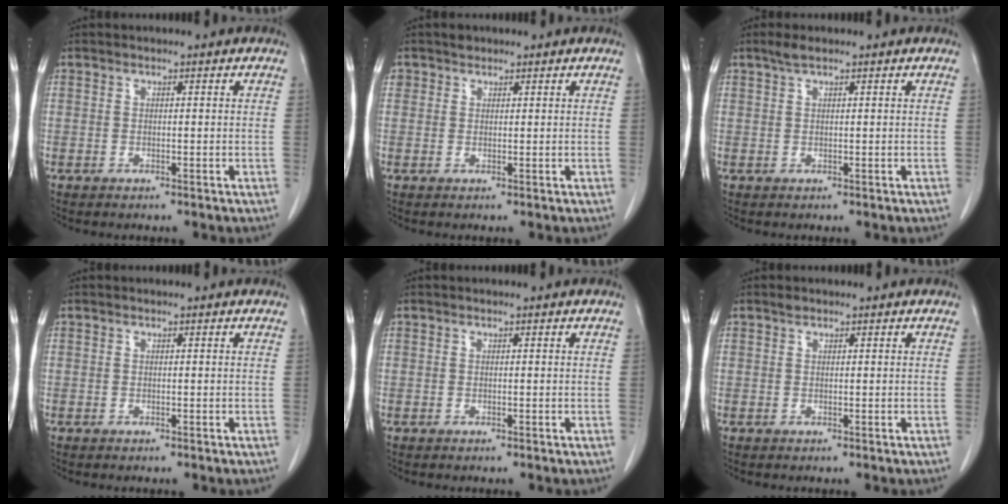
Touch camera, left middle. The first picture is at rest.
{"total": 1.4, "force": [1.0, 1.0, 0.1], "torque": [0.003, 0.005, 0.014]}
{"total": 1.6, "force": [1.2, 0.1, 1.0], "torque": [-0.028, 0.006, 0.026]}
{"total": 0.0}
{"total": 0.0}
{"total": 0.5, "force": [0.5, 0.2, 0.2], "torque": [-0.008, 0.002, 0.009]}